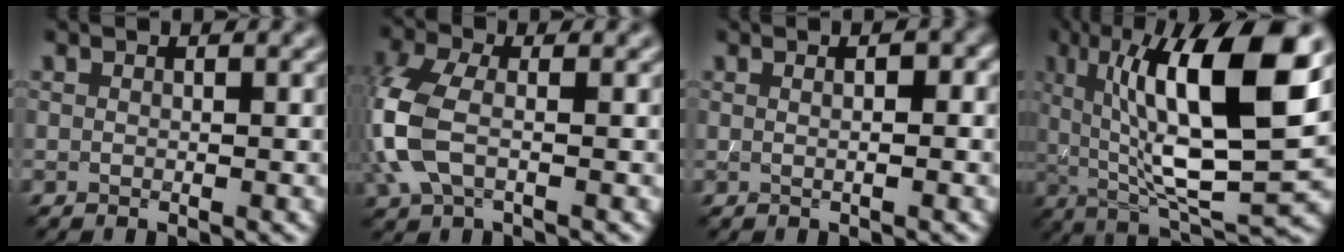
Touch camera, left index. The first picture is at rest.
{"total": 5.6, "force": [-0.8, 3.0, 4.7], "torque": [-0.125, 0.008, -0.024]}
{"total": 3.0, "force": [0.8, 1.3, 2.6], "torque": [-0.008, 0.014, -0.007]}
{"total": 14.4, "force": [3.5, 4.2, 13.3], "torque": [-0.214, 0.003, 0.060]}